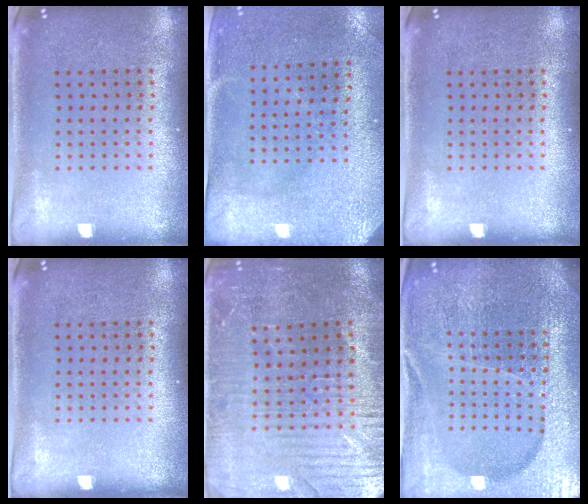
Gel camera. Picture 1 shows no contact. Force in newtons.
{"total": 3.0, "press": 2.4, "slide": 1.8}
{"total": 0.0}
{"total": 0.0}
{"total": 3.1, "press": 3.1, "slide": 0.6}
{"total": 5.6, "press": 5.0, "slide": 2.5}